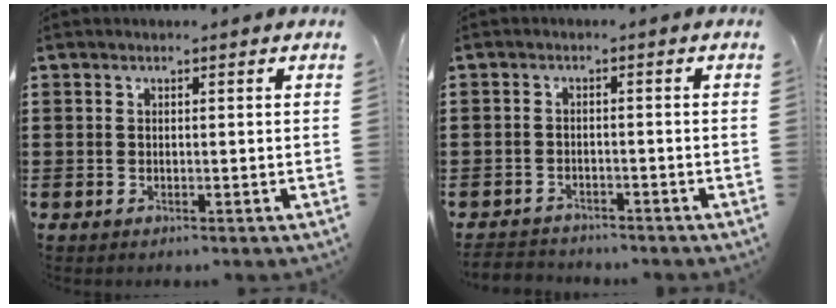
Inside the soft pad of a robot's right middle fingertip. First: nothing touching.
{"total": 2.4, "force": [-2.4, 0.4, -0.2], "torque": [-0.003, -0.002, -0.054]}